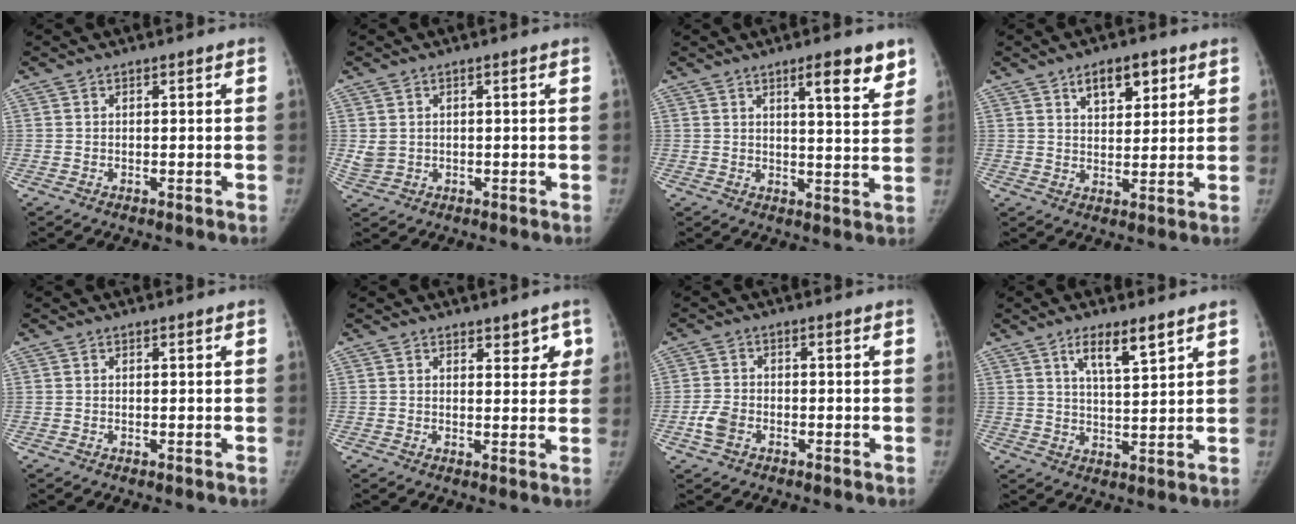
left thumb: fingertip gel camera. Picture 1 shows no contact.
{"total": 2.5, "force": [0.4, 2.1, 1.2], "torque": [-0.022, -0.002, 0.015]}
{"total": 8.5, "force": [5.4, 1.7, 6.4], "torque": [-0.071, -0.033, 0.076]}
{"total": 7.2, "force": [3.9, 3.8, 4.7], "torque": [-0.042, -0.019, 0.060]}
{"total": 0.0}
{"total": 3.8, "force": [2.3, 2.1, 2.1], "torque": [0.011, -0.011, 0.030]}
{"total": 3.7, "force": [-1.7, 2.5, 2.2], "torque": [-0.048, 0.009, -0.033]}
{"total": 6.9, "force": [4.4, 1.5, 5.1], "torque": [-0.080, -0.029, 0.080]}